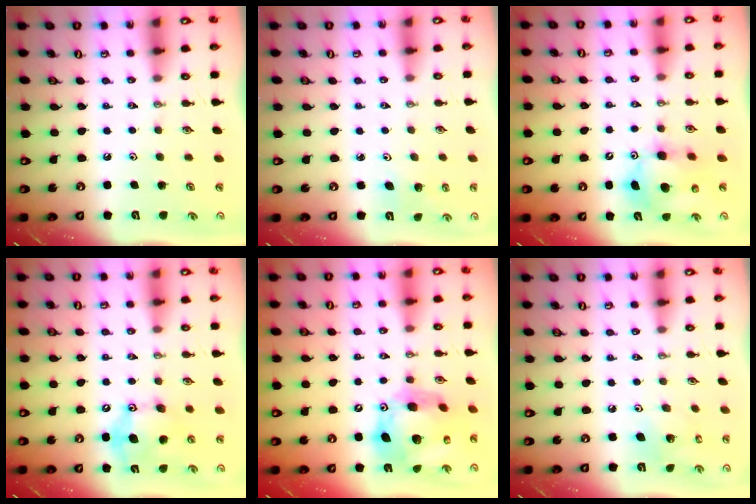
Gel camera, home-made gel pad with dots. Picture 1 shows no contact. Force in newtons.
{"total": 4.0, "press": 3.9, "slide": 1.1}
{"total": 12.1, "press": 11.9, "slide": 2.2}
{"total": 12.1, "press": 12.0, "slide": 0.5}
{"total": 18.4, "press": 18.3, "slide": 1.9}
{"total": 6.2, "press": 6.2, "slide": 0.3}